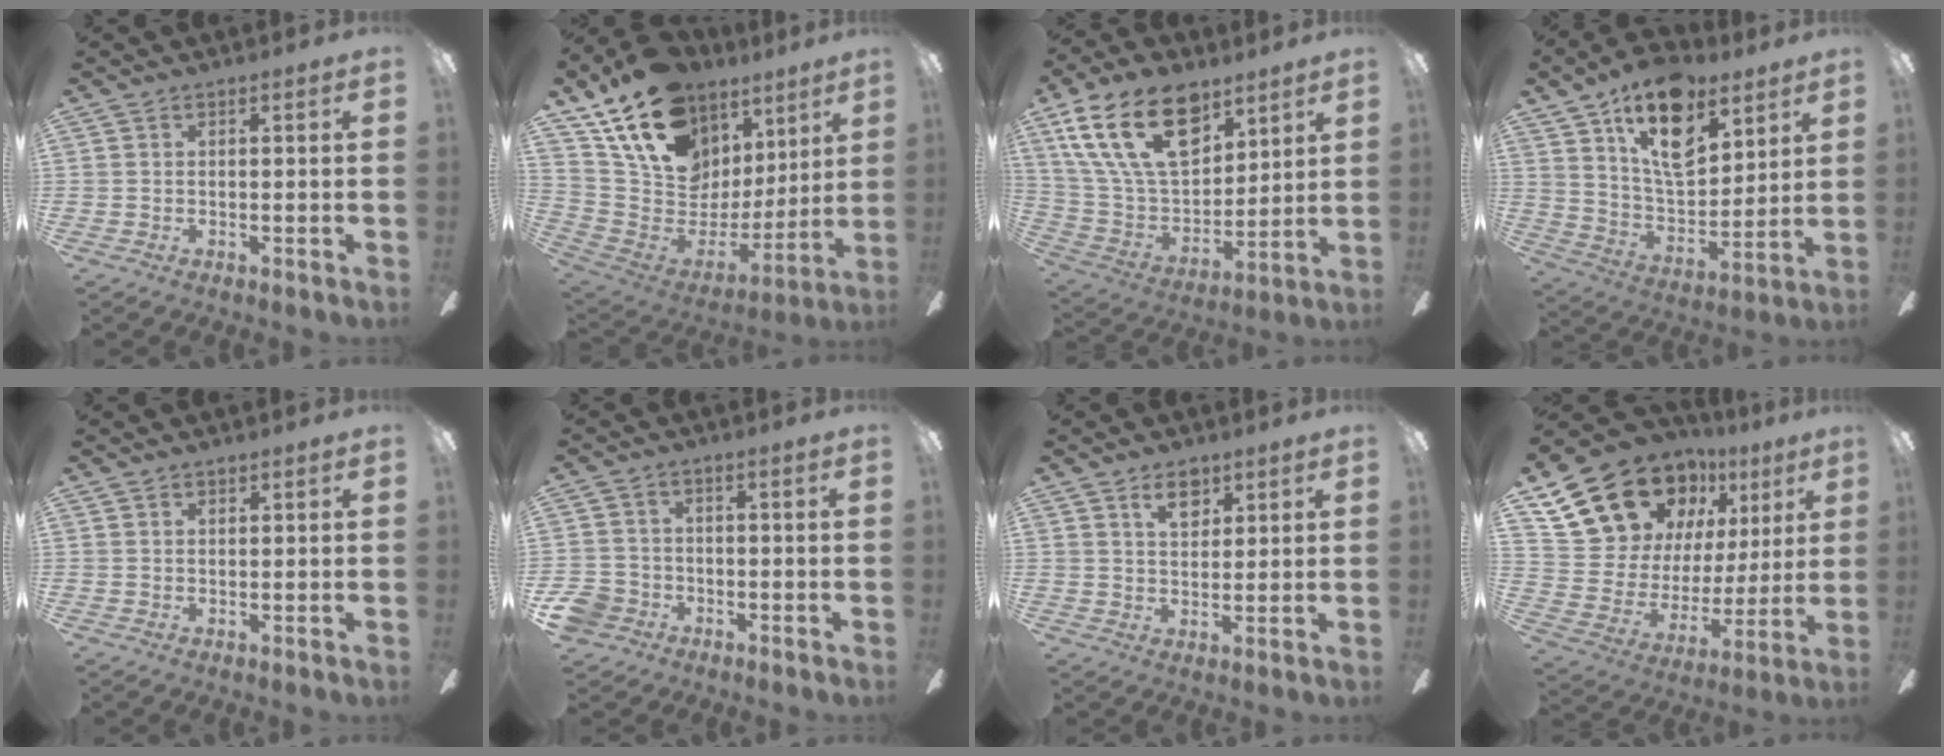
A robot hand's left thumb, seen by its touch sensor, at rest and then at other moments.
{"total": 19.0, "force": [12.4, 11.9, 8.3], "torque": [-0.159, -0.079, 0.233]}
{"total": 22.8, "force": [12.0, 12.8, 14.6], "torque": [-0.281, -0.052, 0.210]}
{"total": 19.0, "force": [11.4, 9.8, 11.7], "torque": [-0.192, -0.053, 0.202]}
{"total": 0.9, "force": [0.8, 0.5, 0.1], "torque": [-0.002, 0.001, 0.014]}
{"total": 6.5, "force": [-3.2, 5.3, 2.0], "torque": [-0.062, 0.021, -0.064]}
{"total": 5.9, "force": [3.7, 3.4, 3.2], "torque": [-0.041, -0.008, 0.062]}
{"total": 20.9, "force": [13.8, 13.6, 7.9], "torque": [-0.148, -0.086, 0.276]}